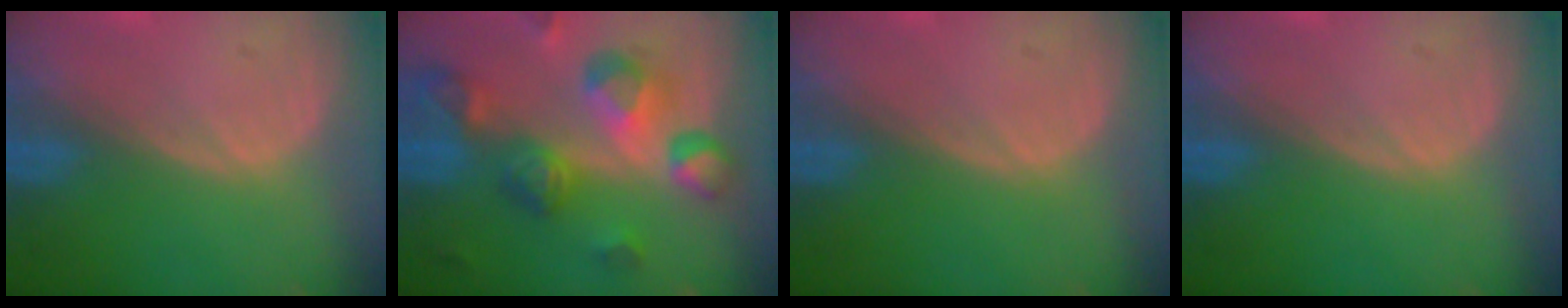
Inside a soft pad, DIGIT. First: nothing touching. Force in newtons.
{"total": 10.7, "press": 9.6, "slide": 4.8}
{"total": 0.0}
{"total": 0.0}